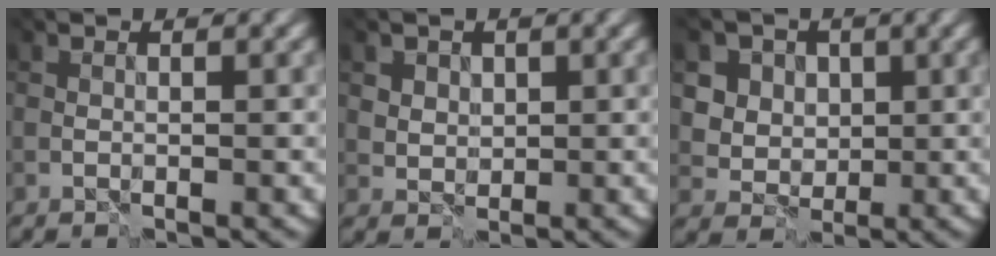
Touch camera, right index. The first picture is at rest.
{"total": 2.8, "force": [1.8, 2.1, 0.6], "torque": [-0.033, -0.003, 0.037]}
{"total": 6.3, "force": [3.0, 5.3, 1.8], "torque": [-0.038, 0.004, 0.047]}